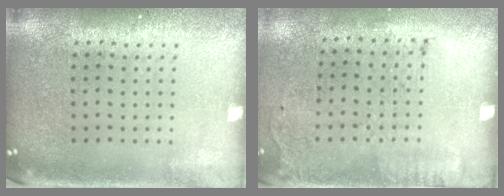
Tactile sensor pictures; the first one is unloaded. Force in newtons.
{"total": 1.7, "press": 1.1, "slide": 1.3}